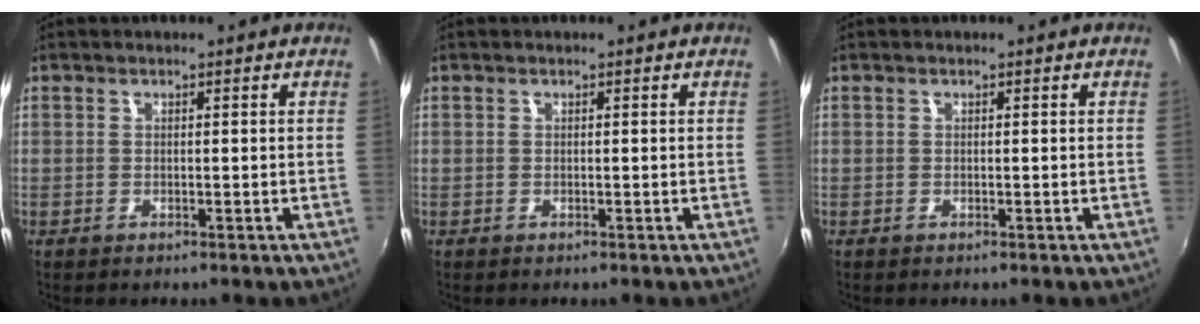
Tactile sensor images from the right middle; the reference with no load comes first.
{"total": 0.0}
{"total": 0.0}